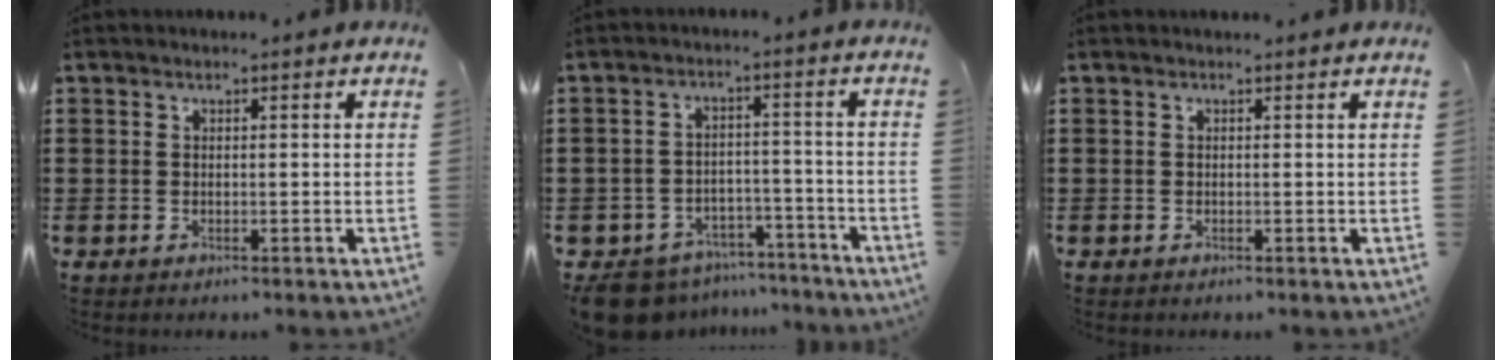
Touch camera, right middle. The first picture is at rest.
{"total": 7.1, "force": [-6.7, 2.0, 1.2], "torque": [-0.030, 0.019, -0.134]}
{"total": 0.5, "force": [0.5, -0.1, 0.2], "torque": [-0.004, -0.001, 0.009]}